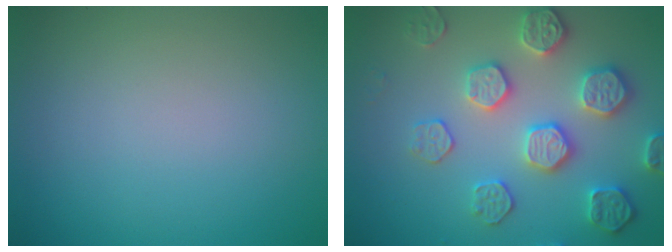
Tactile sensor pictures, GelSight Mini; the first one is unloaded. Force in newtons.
{"total": 5.1, "press": 4.9, "slide": 1.4}